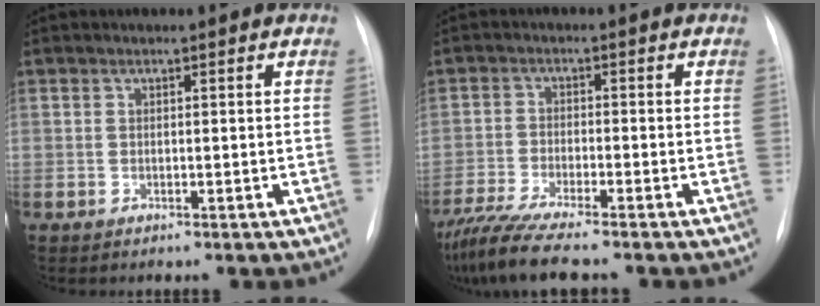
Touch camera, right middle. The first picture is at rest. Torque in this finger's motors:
{"motor_torque": [1.09, -1.05, 0.17, 0.09]}